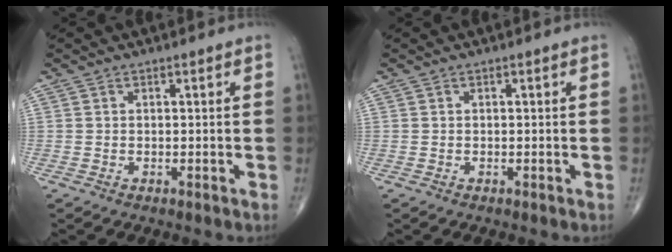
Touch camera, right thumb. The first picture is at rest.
{"total": 0.0}